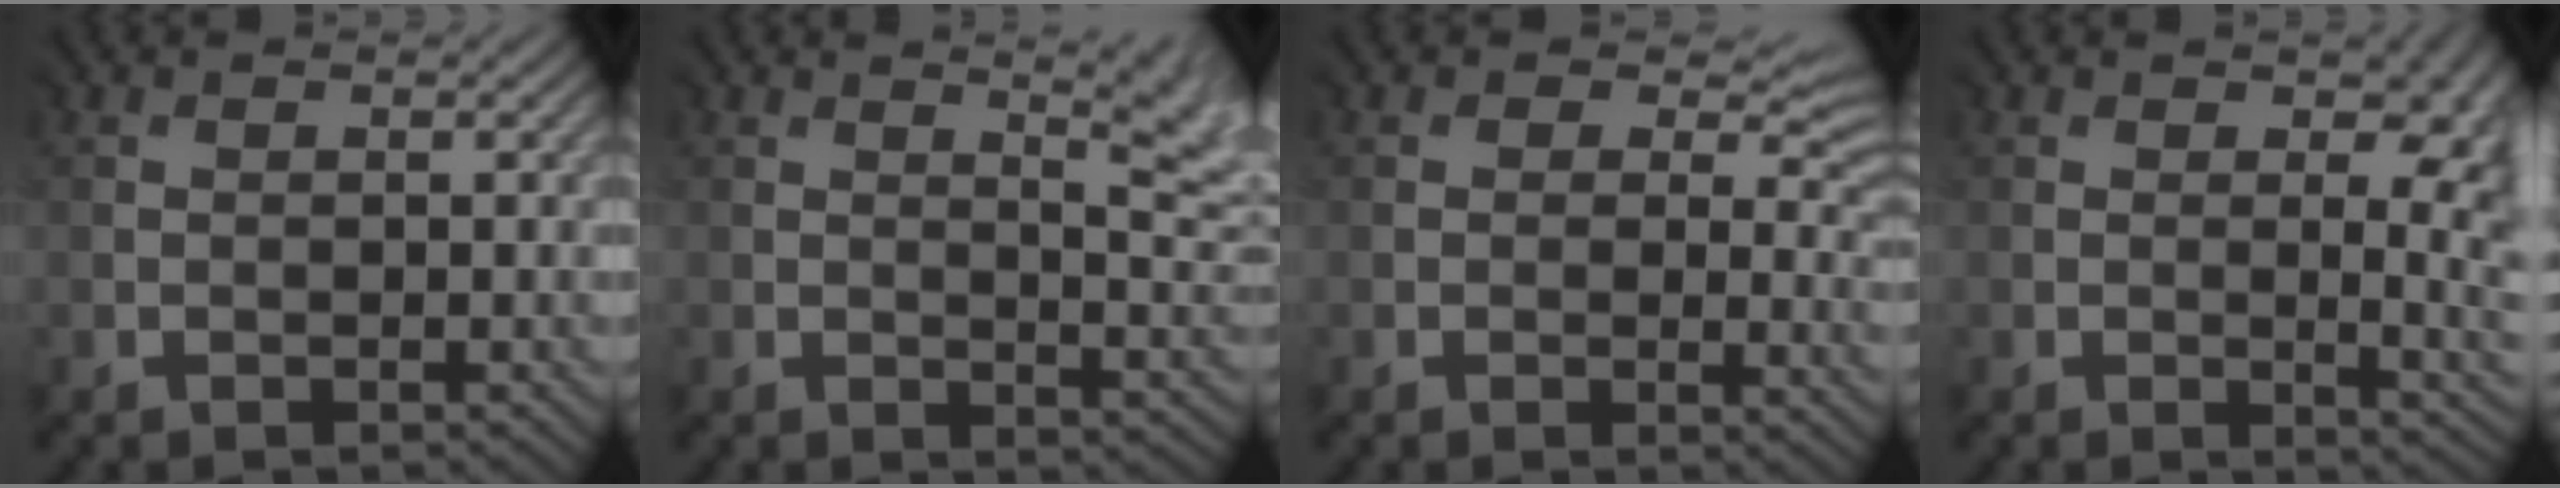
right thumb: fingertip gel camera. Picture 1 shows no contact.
{"total": 6.5, "force": [3.1, 1.8, 5.4], "torque": [-0.056, 0.011, 0.039]}
{"total": 6.2, "force": [2.1, 3.5, 4.6], "torque": [-0.060, -0.006, 0.031]}
{"total": 9.4, "force": [1.0, 5.0, 7.8], "torque": [-0.077, 0.000, 0.021]}